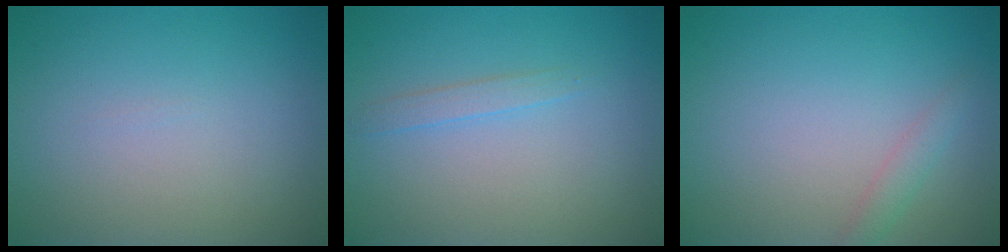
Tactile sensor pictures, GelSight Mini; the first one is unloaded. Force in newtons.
{"total": 1.2, "press": 1.2, "slide": 0.1}
{"total": 1.3, "press": 1.3, "slide": 0.0}